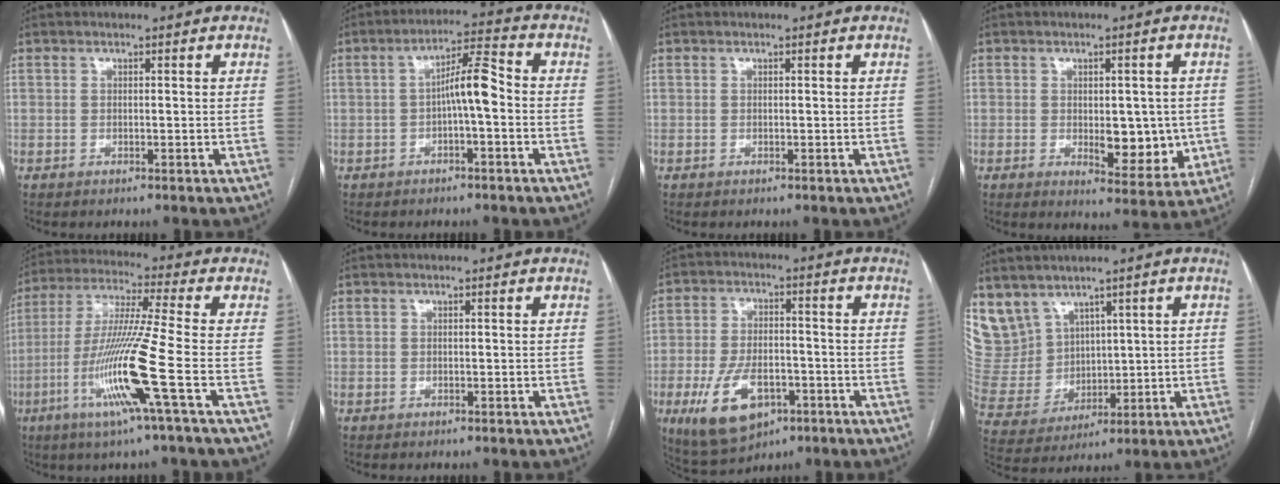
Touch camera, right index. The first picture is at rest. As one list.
[{"total": 6.3, "force": [-0.9, 1.0, 6.1], "torque": [-0.102, 0.023, -0.015]}, {"total": 0.0}, {"total": 8.0, "force": [-0.7, 3.9, 7.0], "torque": [-0.078, -0.004, 0.003]}, {"total": 14.4, "force": [-4.9, -2.0, 13.4], "torque": [-0.272, -0.022, -0.101]}, {"total": 0.0}, {"total": 11.6, "force": [-4.9, 6.2, 8.4], "torque": [-0.169, -0.004, -0.075]}, {"total": 10.4, "force": [7.3, 7.2, 1.8], "torque": [-0.063, 0.027, 0.174]}]